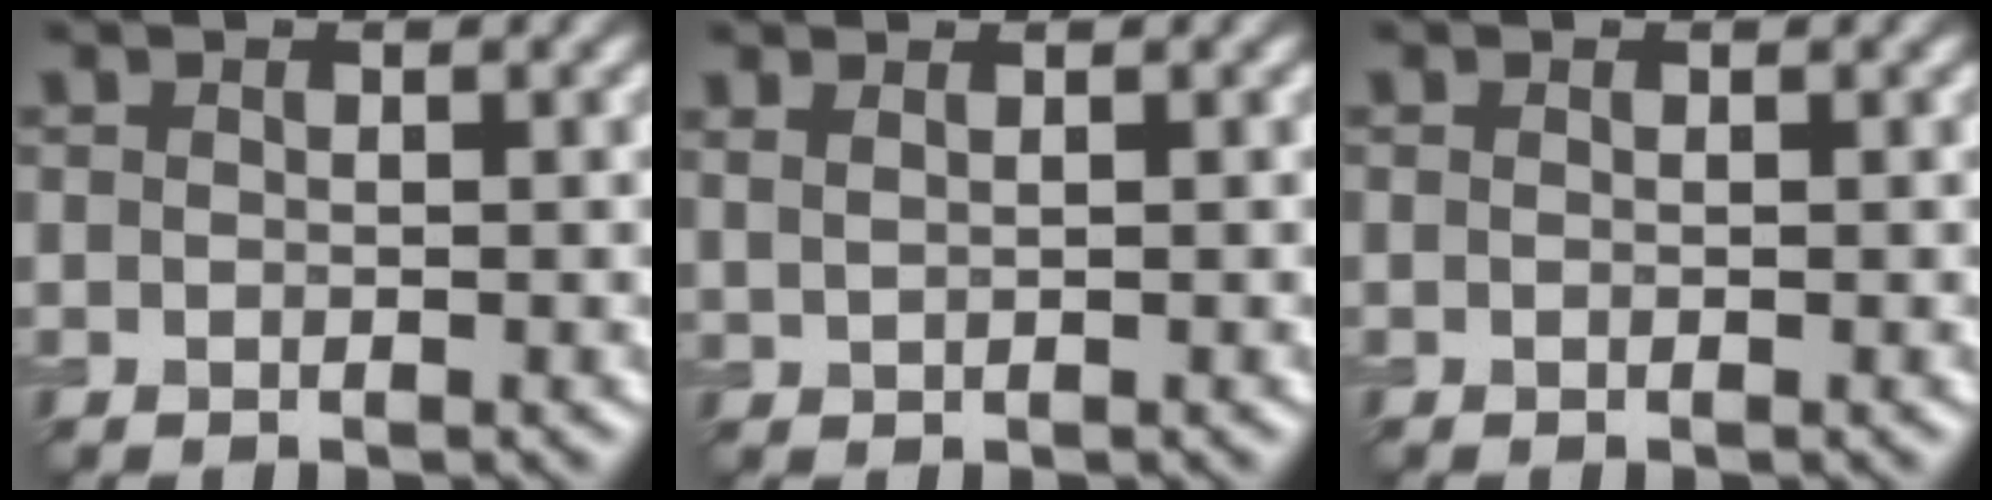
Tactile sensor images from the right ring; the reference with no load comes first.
{"total": 1.5, "force": [1.0, 0.6, 0.8], "torque": [-0.012, -0.003, 0.017]}
{"total": 0.0}